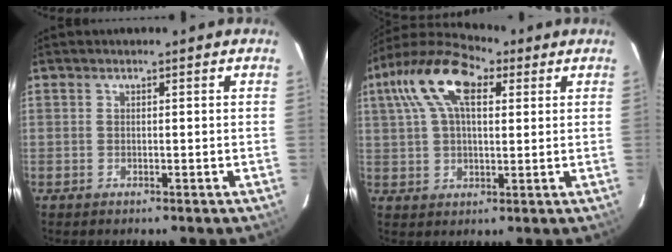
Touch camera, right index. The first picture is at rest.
{"total": 14.4, "force": [5.7, 7.0, 11.2], "torque": [-0.218, 0.037, 0.091]}